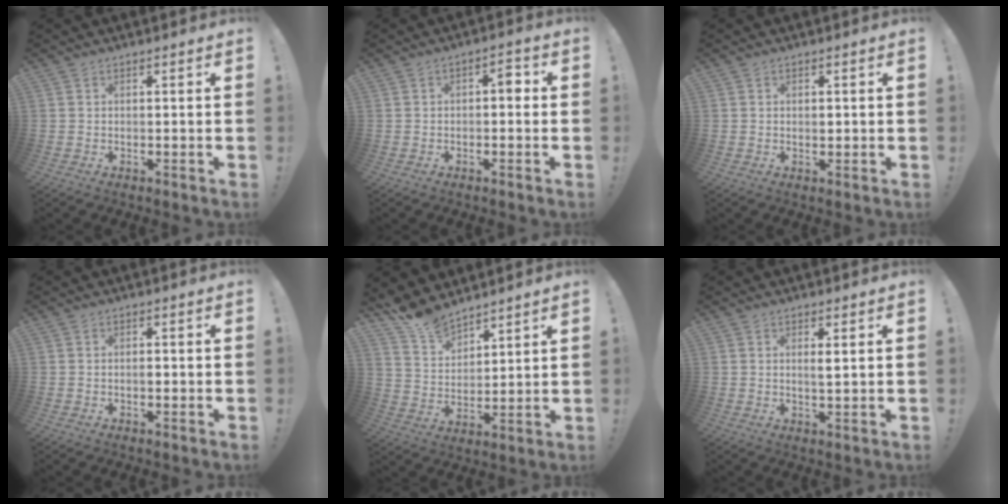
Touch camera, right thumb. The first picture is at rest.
{"total": 3.4, "force": [-0.6, 1.7, 2.8], "torque": [-0.044, 0.010, -0.018]}
{"total": 0.9, "force": [0.0, 0.7, 0.5], "torque": [-0.002, 0.001, -0.003]}
{"total": 1.2, "force": [-0.5, 0.6, 0.8], "torque": [-0.022, 0.005, -0.008]}
{"total": 9.9, "force": [9.0, 3.7, 1.8], "torque": [-0.047, -0.069, 0.176]}
{"total": 2.3, "force": [0.9, 0.2, 2.1], "torque": [-0.032, -0.009, 0.012]}